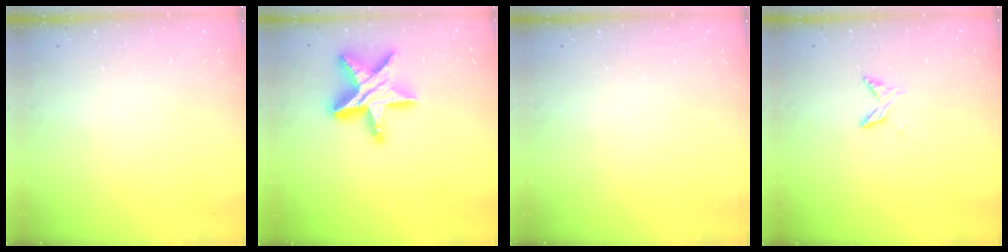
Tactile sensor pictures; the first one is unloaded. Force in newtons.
{"total": 17.1, "press": 17.0, "slide": 1.5}
{"total": 0.0}
{"total": 5.3, "press": 5.2, "slide": 0.7}